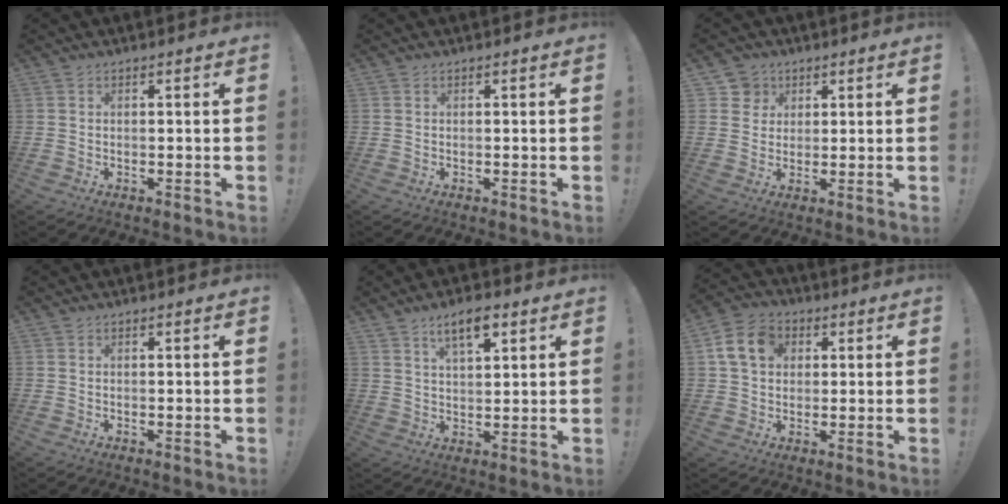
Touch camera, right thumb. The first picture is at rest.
{"total": 0.0}
{"total": 5.3, "force": [2.6, 4.6, 0.4], "torque": [-0.006, -0.013, 0.049]}
{"total": 0.0}
{"total": 7.6, "force": [4.5, 2.9, 5.4], "torque": [-0.078, -0.018, 0.076]}
{"total": 11.3, "force": [3.2, 8.7, 6.3], "torque": [-0.108, 0.007, 0.066]}